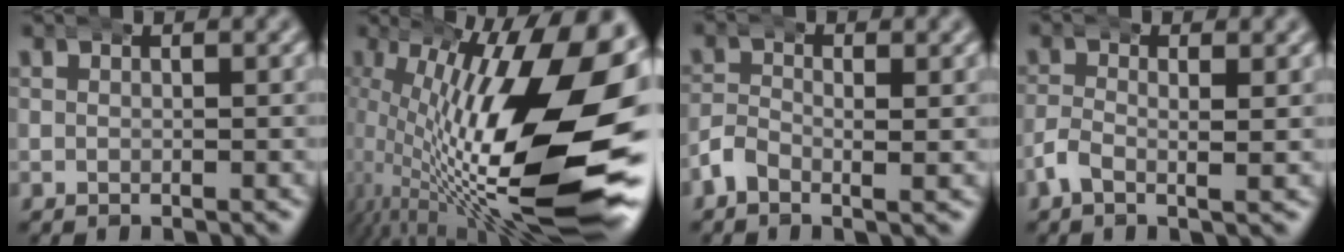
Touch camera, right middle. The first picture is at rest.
{"total": 20.3, "force": [-0.5, 7.5, 18.8], "torque": [-0.265, -0.001, 0.009]}
{"total": 1.7, "force": [-0.6, 0.8, 1.3], "torque": [-0.034, -0.007, -0.017]}
{"total": 1.8, "force": [-0.6, 0.7, 1.6], "torque": [-0.039, -0.009, -0.014]}